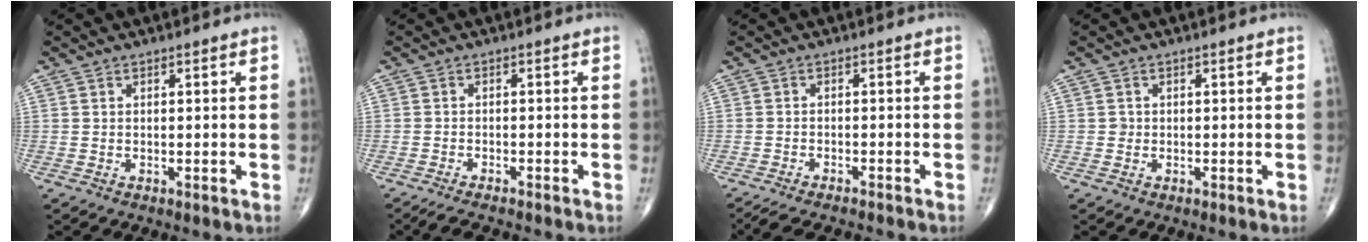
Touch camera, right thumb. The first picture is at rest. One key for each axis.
{"total": 4.4, "fx": -3.8, "fy": 0.6, "fz": 2.0, "tx": -0.043, "ty": 0.002, "tz": -0.066}
{"total": 7.3, "fx": -6.7, "fy": 1.2, "fz": 2.8, "tx": -0.049, "ty": 0.019, "tz": -0.105}
{"total": 0.8, "fx": -0.1, "fy": 0.8, "fz": 0.1, "tx": 0.002, "ty": 0.003, "tz": -0.002}